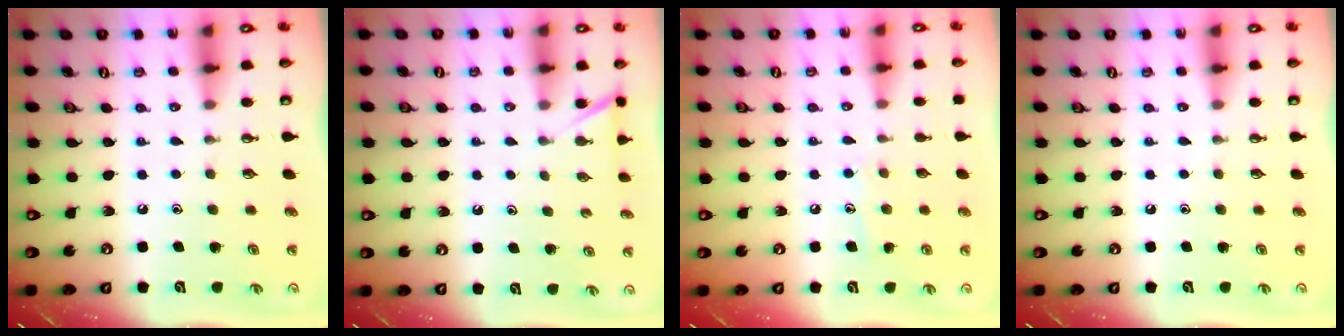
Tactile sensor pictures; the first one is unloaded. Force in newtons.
{"total": 2.4, "press": 2.4, "slide": 0.2}
{"total": 6.2, "press": 6.2, "slide": 0.1}
{"total": 0.0}